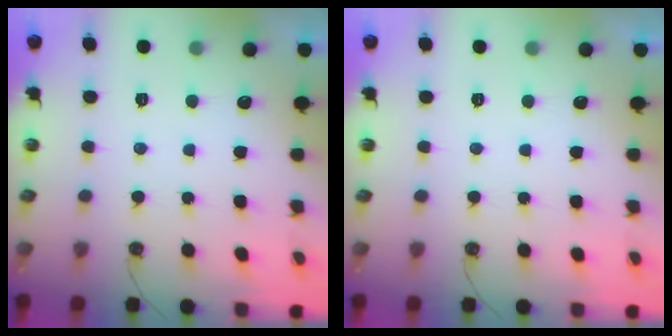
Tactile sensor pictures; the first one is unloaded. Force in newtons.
{"total": 0.0}